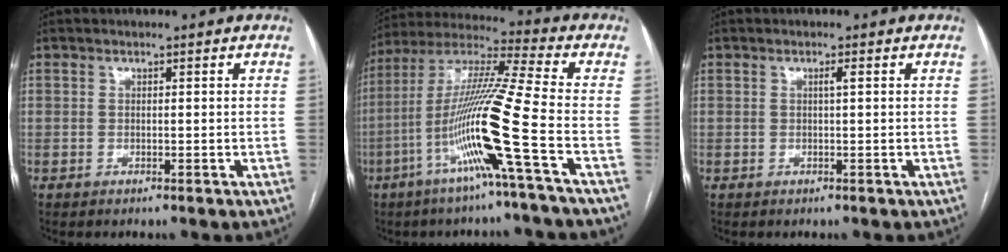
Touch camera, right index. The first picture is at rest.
{"total": 16.3, "force": [-5.9, -2.2, 15.0], "torque": [-0.297, -0.010, -0.121]}
{"total": 0.9, "force": [0.2, -0.1, 0.8], "torque": [-0.015, 0.002, 0.004]}